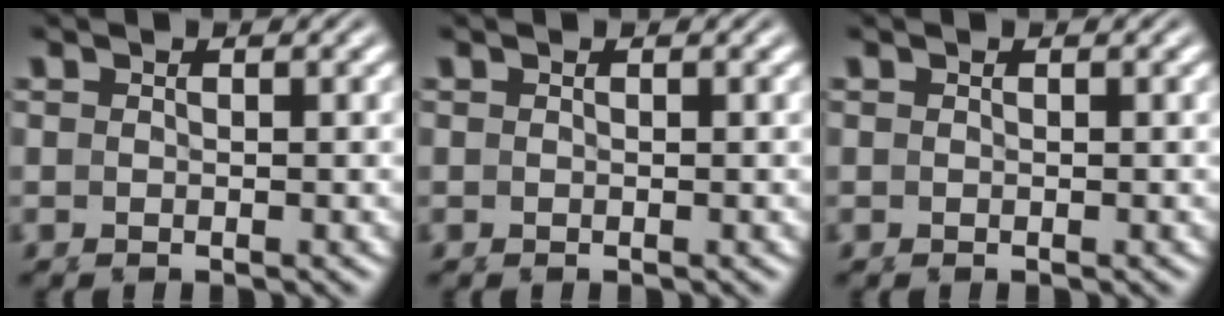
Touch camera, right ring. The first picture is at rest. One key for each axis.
{"total": 0.0}
{"total": 0.0}